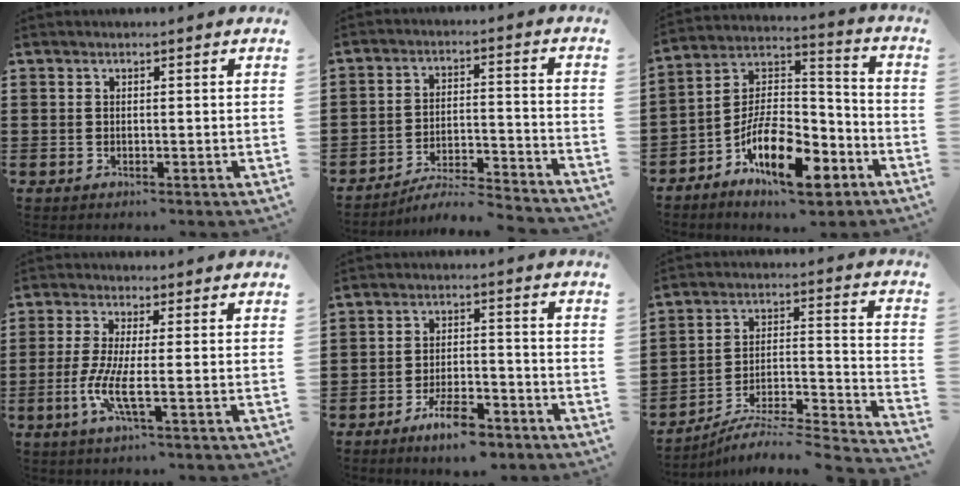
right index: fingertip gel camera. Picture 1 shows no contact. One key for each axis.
{"total": 5.7, "fx": -5.4, "fy": 0.3, "fz": 1.7, "tx": -0.034, "ty": -0.003, "tz": -0.109}
{"total": 14.2, "fx": -8.2, "fy": 6.0, "fz": 9.9, "tx": -0.188, "ty": 0.028, "tz": -0.149}
{"total": 5.6, "fx": -1.3, "fy": 0.4, "fz": 5.5, "tx": -0.125, "ty": -0.017, "tz": -0.031}
{"total": 6.7, "fx": -5.0, "fy": 1.8, "fz": 4.0, "tx": -0.076, "ty": 0.008, "tz": -0.091}
{"total": 4.5, "fx": -4.2, "fy": 0.3, "fz": 1.7, "tx": -0.030, "ty": -0.014, "tz": -0.087}